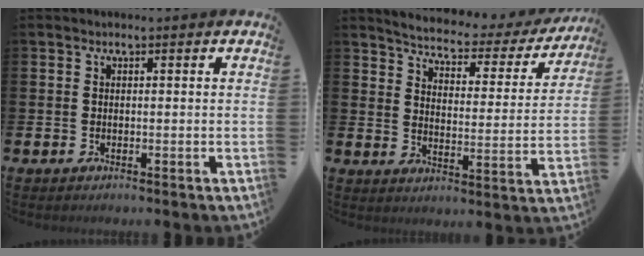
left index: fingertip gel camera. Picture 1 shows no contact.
{"total": 4.0, "force": [3.8, 0.9, 1.2], "torque": [-0.049, -0.034, 0.056]}